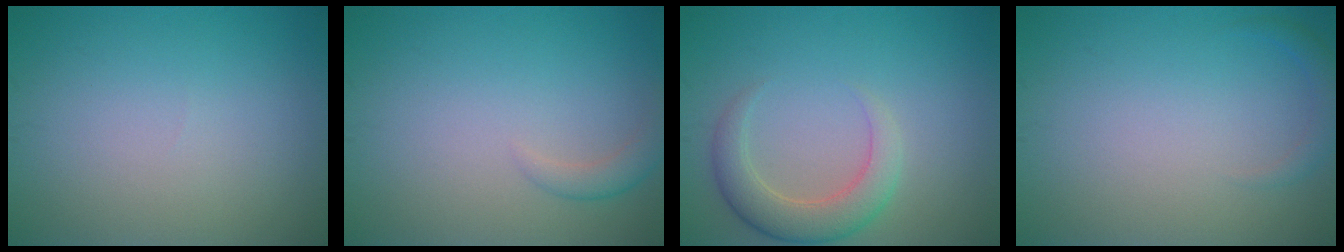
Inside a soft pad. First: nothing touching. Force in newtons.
{"total": 1.5, "press": 1.5, "slide": 0.1}
{"total": 4.0, "press": 3.9, "slide": 0.4}
{"total": 1.2, "press": 1.2, "slide": 0.2}